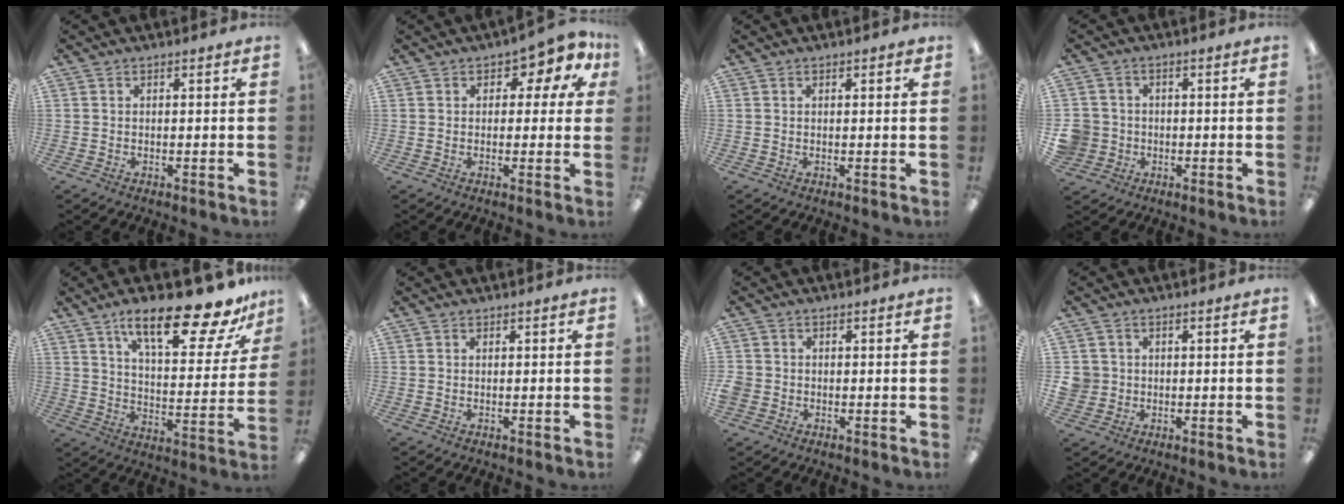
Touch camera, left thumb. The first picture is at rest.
{"total": 6.1, "force": [2.7, 3.5, 4.2], "torque": [-0.047, -0.011, 0.043]}
{"total": 0.9, "force": [0.6, 0.3, 0.5], "torque": [-0.004, -0.001, 0.009]}
{"total": 5.1, "force": [-0.9, 5.0, 0.8], "torque": [-0.026, 0.009, -0.018]}
{"total": 20.7, "force": [14.5, 5.7, 13.7], "torque": [-0.213, -0.086, 0.235]}
{"total": 0.0}
{"total": 2.6, "force": [-0.8, 2.4, 0.7], "torque": [-0.009, 0.004, -0.015]}
{"total": 4.0, "force": [0.0, 3.9, 0.3], "torque": [-0.005, 0.007, 0.001]}